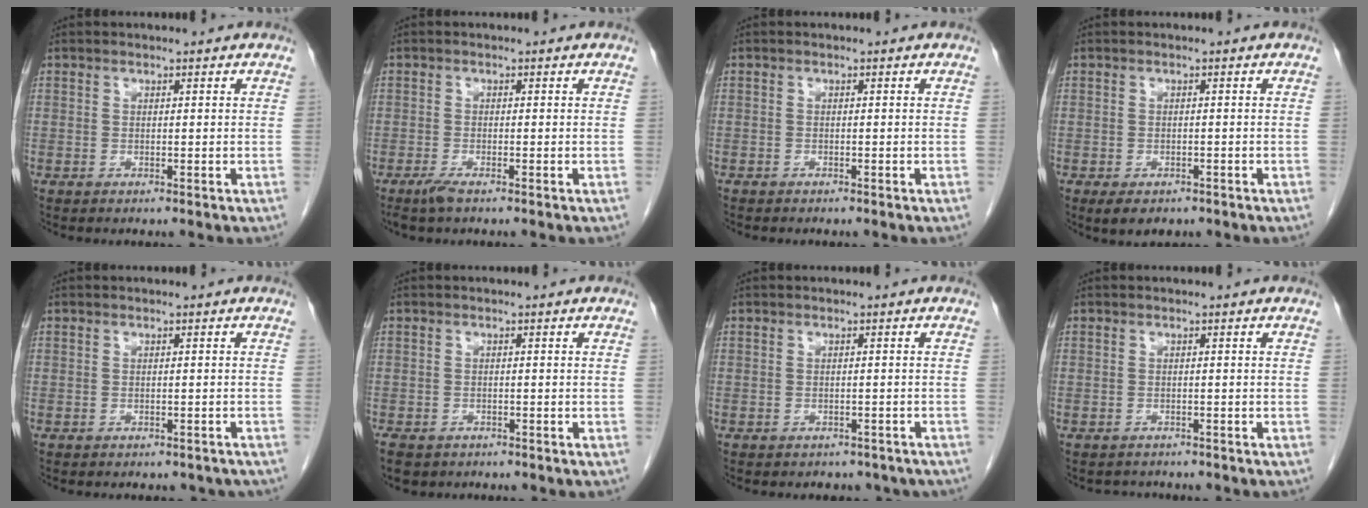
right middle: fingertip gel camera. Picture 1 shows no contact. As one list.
[{"total": 1.8, "force": [-1.3, 0.1, 1.2], "torque": [-0.031, -0.005, -0.028]}, {"total": 0.9, "force": [-0.8, 0.3, 0.3], "torque": [-0.010, -0.001, -0.012]}, {"total": 4.3, "force": [-3.0, 2.3, 2.0], "torque": [-0.027, -0.004, -0.038]}, {"total": 4.9, "force": [-4.2, 2.1, 1.4], "torque": [-0.015, 0.005, -0.041]}, {"total": 5.0, "force": [-3.7, 2.7, 2.0], "torque": [-0.034, -0.006, -0.052]}, {"total": 5.1, "force": [-4.3, 2.6, 0.9], "torque": [-0.008, 0.007, -0.041]}, {"total": 1.7, "force": [-1.6, 0.6, -0.3], "torque": [-0.003, -0.005, -0.025]}]